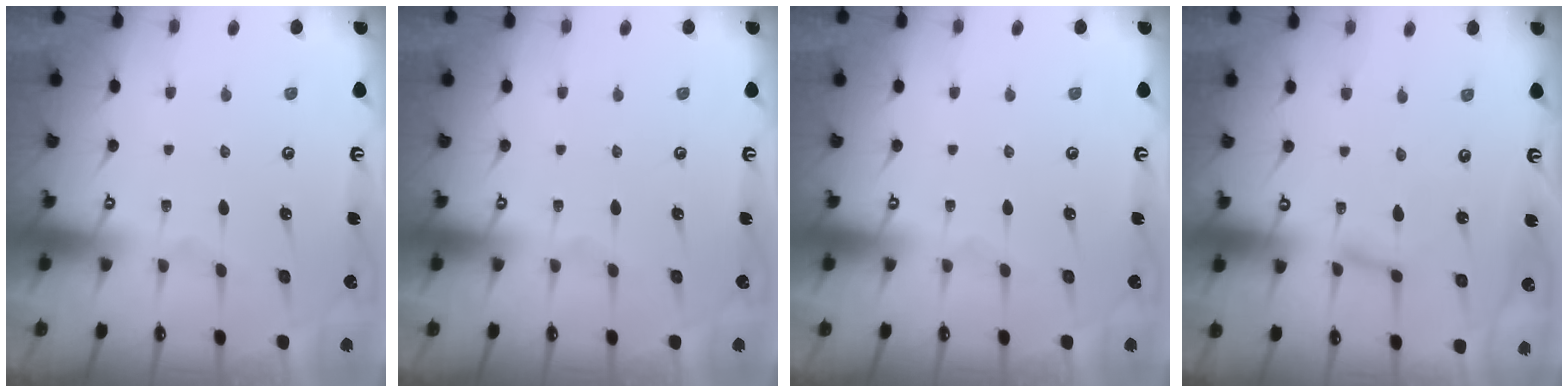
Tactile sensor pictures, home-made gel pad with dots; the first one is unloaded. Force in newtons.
{"total": 0.0}
{"total": 0.0}
{"total": 2.5, "press": 2.5, "slide": 0.4}